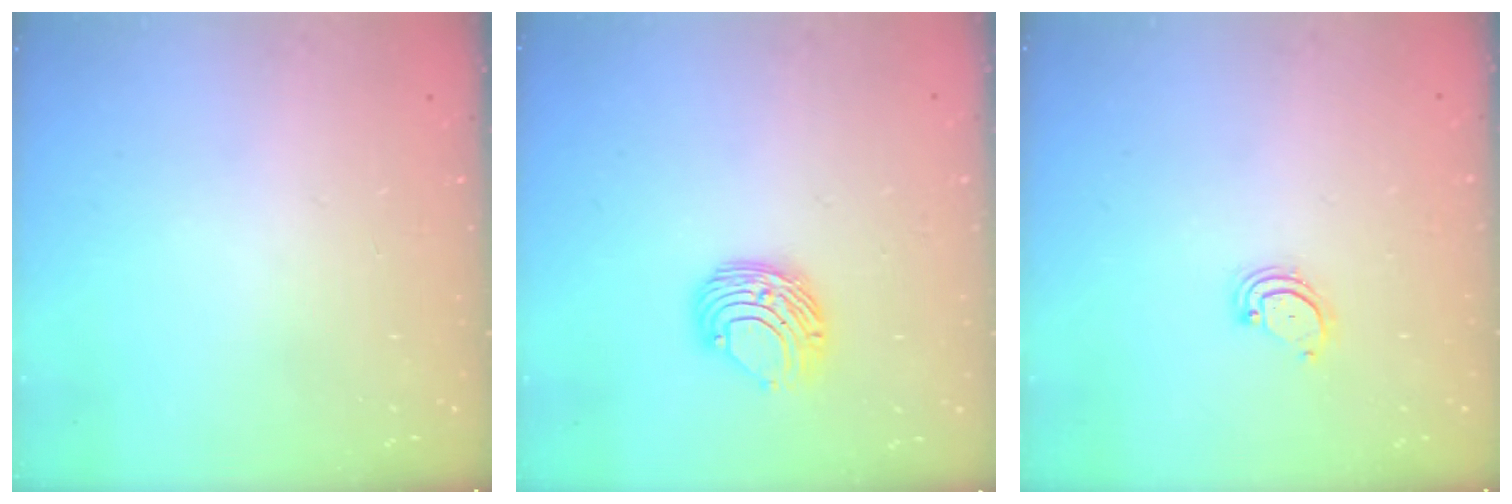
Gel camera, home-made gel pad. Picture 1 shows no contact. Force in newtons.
{"total": 8.7, "press": 8.6, "slide": 0.7}
{"total": 3.0, "press": 3.0, "slide": 0.4}